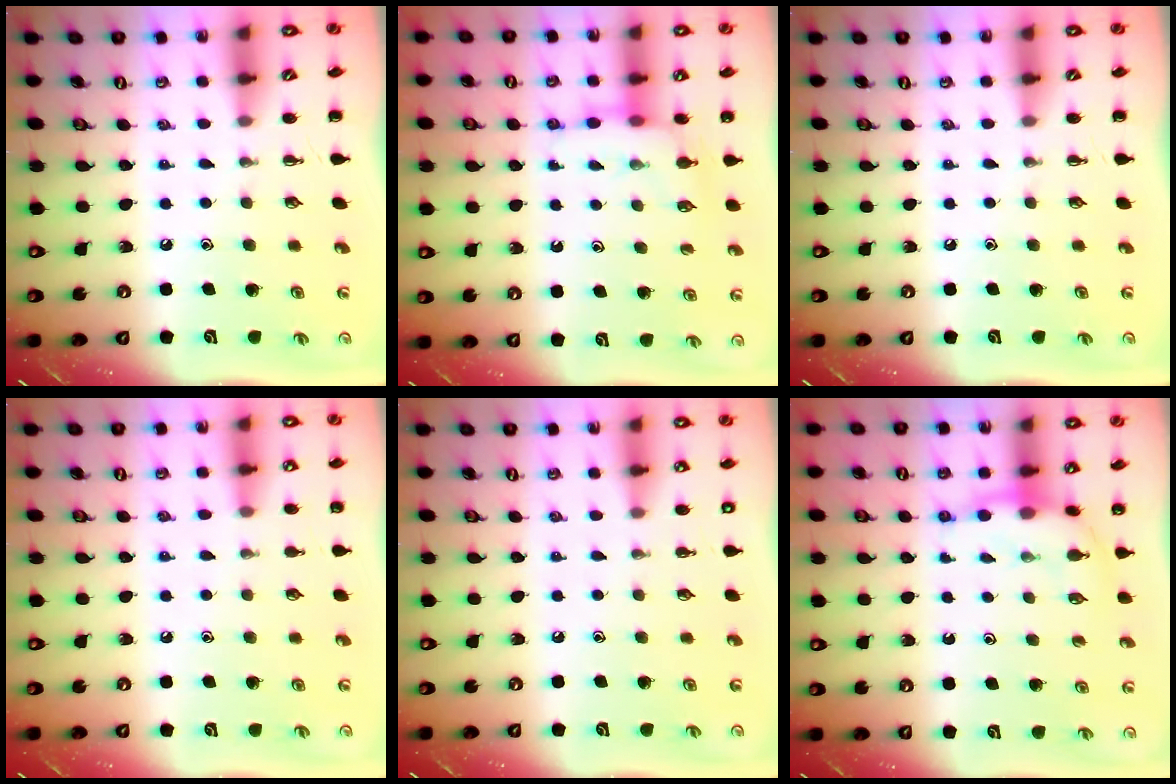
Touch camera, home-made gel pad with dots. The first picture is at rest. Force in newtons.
{"total": 8.4, "press": 8.4, "slide": 0.5}
{"total": 0.0}
{"total": 8.1, "press": 7.8, "slide": 2.2}
{"total": 1.9, "press": 1.9, "slide": 0.2}
{"total": 7.5, "press": 7.5, "slide": 1.0}